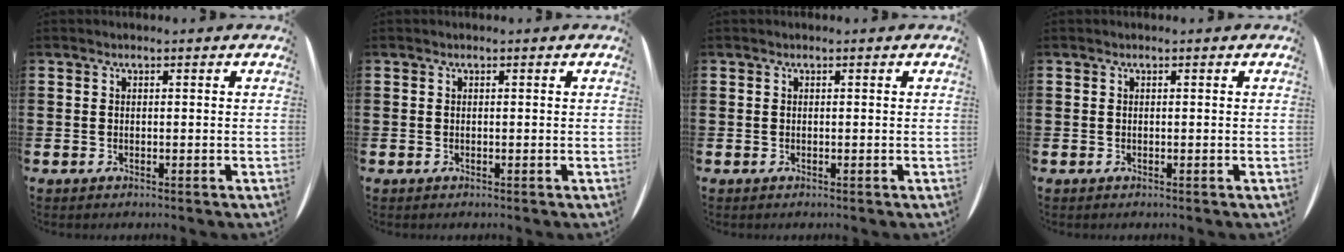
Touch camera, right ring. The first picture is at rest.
{"total": 0.0}
{"total": 0.0}
{"total": 0.0}